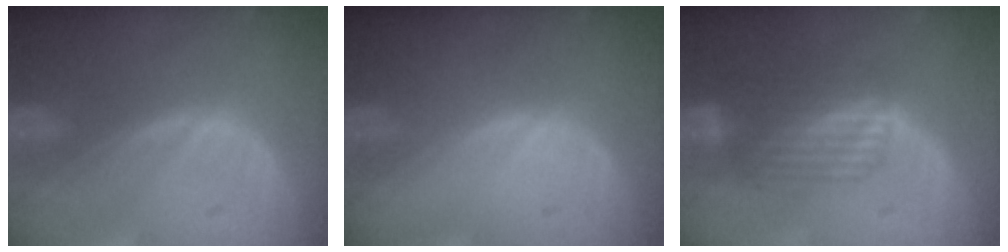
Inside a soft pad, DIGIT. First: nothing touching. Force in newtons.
{"total": 0.0}
{"total": 7.1, "press": 6.0, "slide": 3.9}